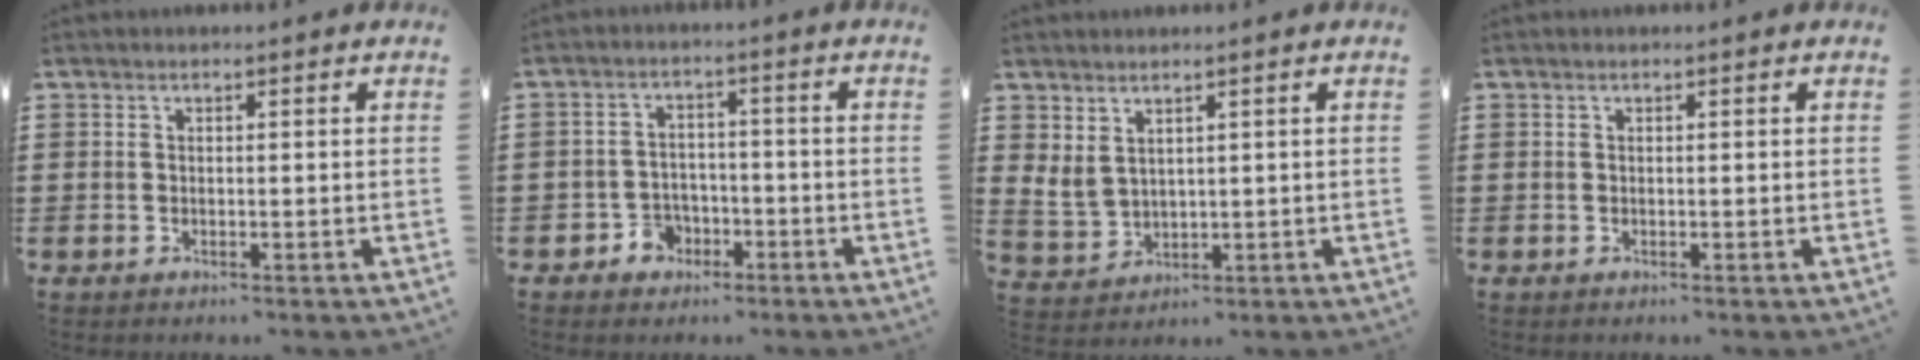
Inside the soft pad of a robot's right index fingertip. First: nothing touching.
{"total": 3.6, "force": [-2.1, 2.8, 0.7], "torque": [-0.023, 0.008, -0.043]}
{"total": 2.6, "force": [1.7, 1.5, 1.2], "torque": [-0.040, 0.003, 0.031]}
{"total": 0.0}